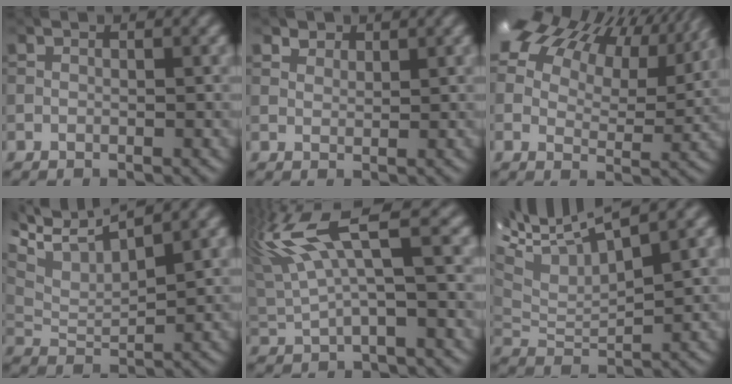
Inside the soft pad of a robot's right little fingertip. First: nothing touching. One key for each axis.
{"total": 1.7, "fx": 1.3, "fy": 0.9, "fz": 0.4, "tx": -0.010, "ty": -0.010, "tz": 0.029}
{"total": 15.1, "fx": 9.5, "fy": 7.3, "fz": 9.2, "tx": -0.177, "ty": 0.034, "tz": 0.146}
{"total": 5.8, "fx": 3.6, "fy": 1.9, "fz": 4.1, "tx": -0.087, "ty": 0.007, "tz": 0.066}
{"total": 7.2, "fx": 2.9, "fy": 1.7, "fz": 6.4, "tx": -0.143, "ty": 0.014, "tz": 0.055}
{"total": 9.4, "fx": 6.0, "fy": 2.7, "fz": 6.7, "tx": -0.147, "ty": 0.022, "tz": 0.110}